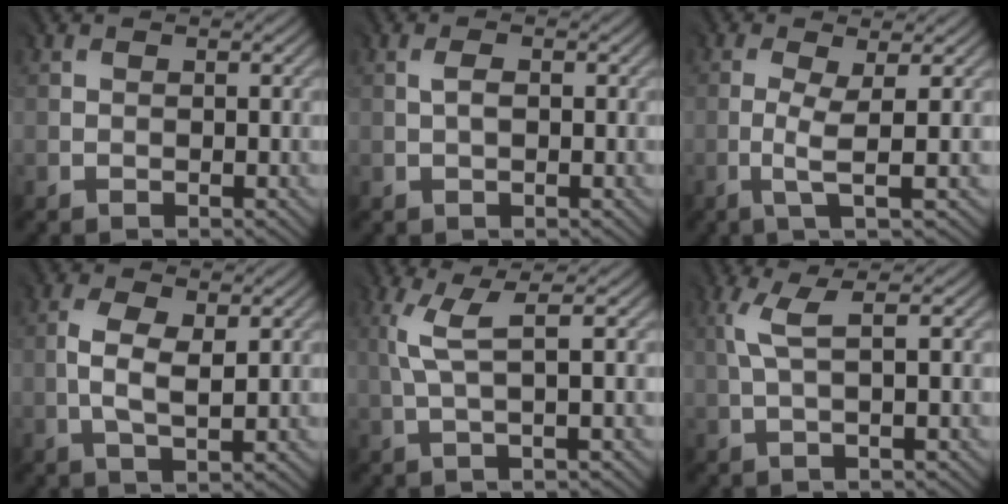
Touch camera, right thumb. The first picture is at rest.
{"total": 0.8, "force": [0.0, 0.4, 0.7], "torque": [-0.015, 0.001, 0.002]}
{"total": 2.9, "force": [-0.8, 0.0, 2.8], "torque": [-0.055, 0.003, -0.021]}
{"total": 3.8, "force": [0.1, 1.7, 3.4], "torque": [-0.084, -0.001, 0.005]}
{"total": 3.6, "force": [0.8, 0.1, 3.5], "torque": [-0.074, 0.009, 0.019]}
{"total": 3.0, "force": [0.7, 0.1, 2.9], "torque": [-0.062, 0.009, 0.016]}